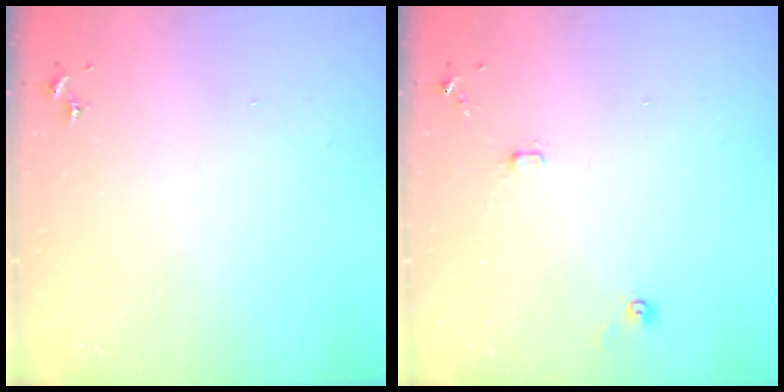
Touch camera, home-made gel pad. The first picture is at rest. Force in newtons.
{"total": 8.0, "press": 8.0, "slide": 0.7}